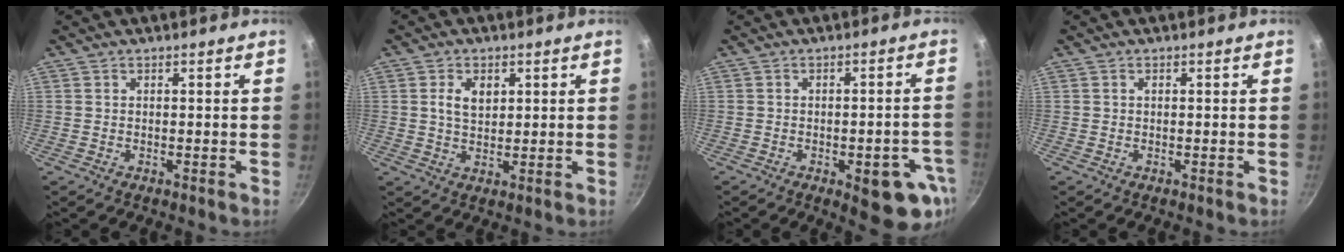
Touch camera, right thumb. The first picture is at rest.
{"total": 4.6, "force": [1.4, 2.9, 3.3], "torque": [-0.048, -0.005, 0.028]}
{"total": 10.9, "force": [-4.5, 3.9, 9.2], "torque": [-0.091, 0.024, -0.047]}
{"total": 0.0}